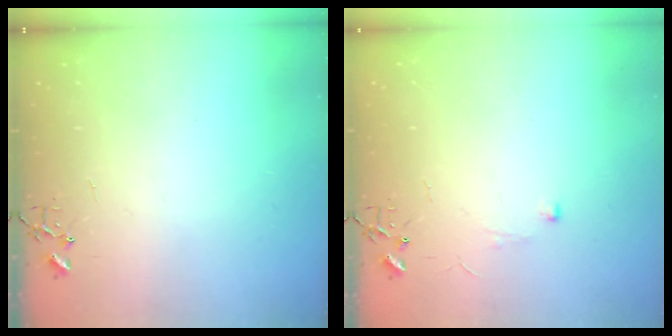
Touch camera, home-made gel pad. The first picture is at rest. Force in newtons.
{"total": 5.1, "press": 5.0, "slide": 0.6}